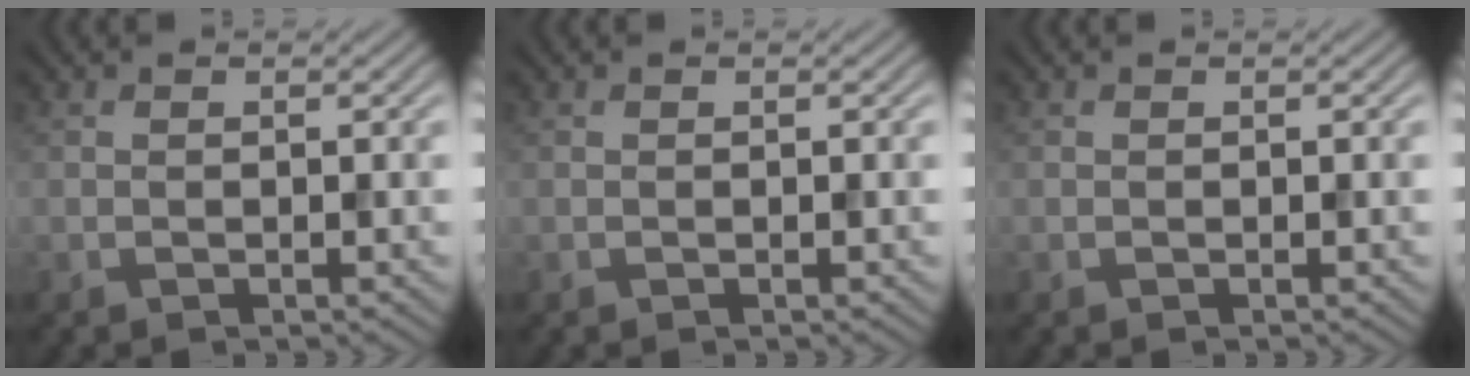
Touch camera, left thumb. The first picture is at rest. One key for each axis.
{"total": 0.0}
{"total": 0.0}